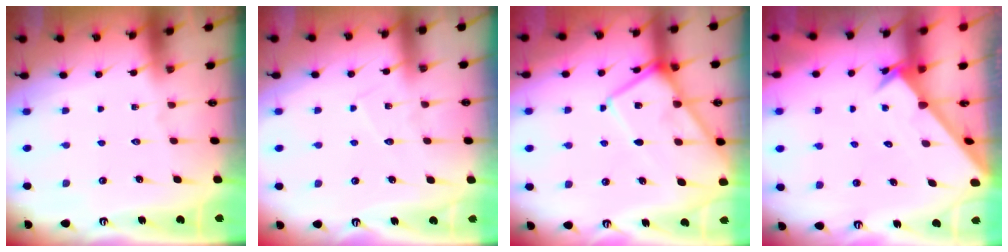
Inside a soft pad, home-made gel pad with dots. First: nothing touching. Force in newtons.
{"total": 5.5, "press": 5.5, "slide": 0.3}
{"total": 12.5, "press": 12.4, "slide": 1.3}
{"total": 2.5, "press": 2.5, "slide": 0.2}